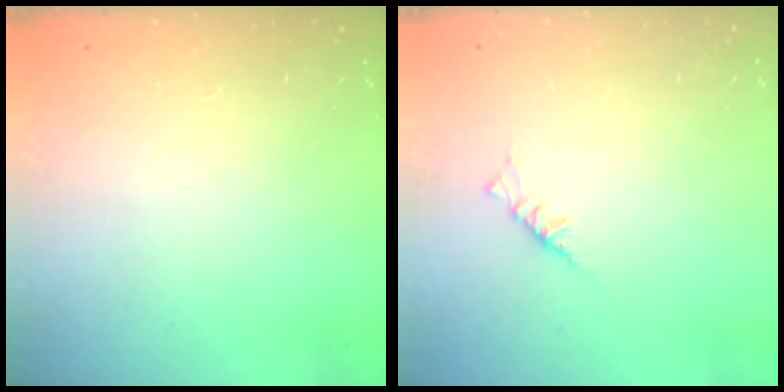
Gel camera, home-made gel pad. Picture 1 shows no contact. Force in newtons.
{"total": 2.3, "press": 2.2, "slide": 0.5}